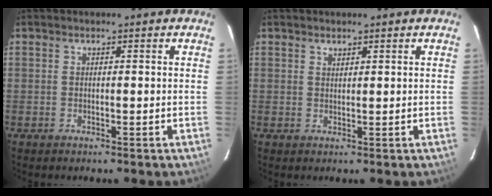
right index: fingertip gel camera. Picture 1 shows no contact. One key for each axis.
{"total": 1.0, "fx": 0.9, "fy": 0.3, "fz": 0.2, "tx": -0.005, "ty": 0.001, "tz": 0.017}